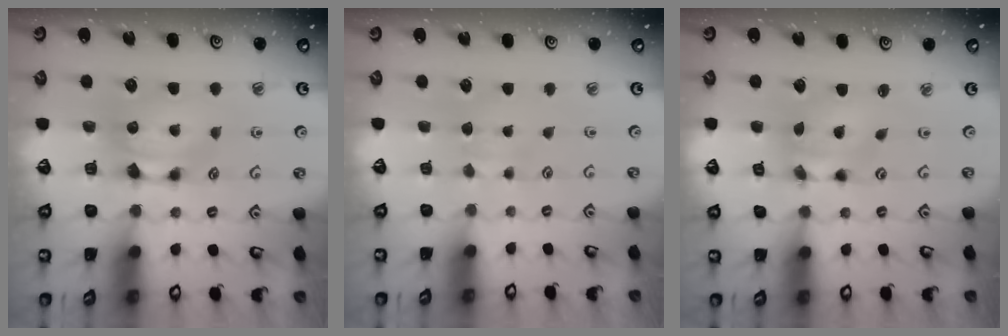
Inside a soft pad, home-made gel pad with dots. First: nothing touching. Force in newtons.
{"total": 2.6, "press": 2.6, "slide": 0.4}
{"total": 2.7, "press": 2.3, "slide": 1.4}